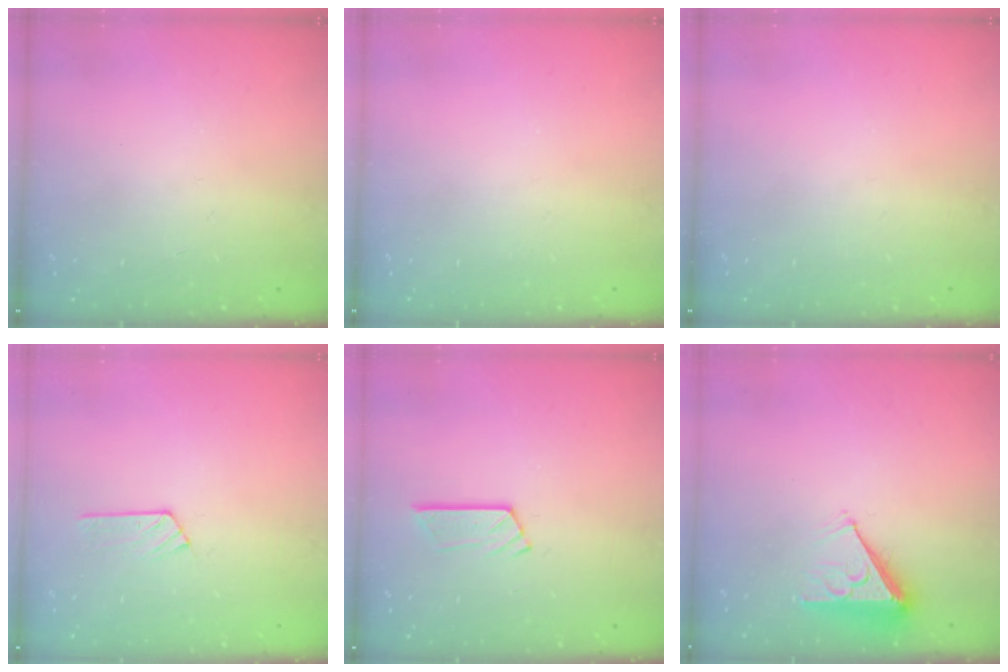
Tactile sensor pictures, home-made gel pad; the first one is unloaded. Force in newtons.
{"total": 0.0}
{"total": 0.0}
{"total": 3.9, "press": 3.9, "slide": 0.5}
{"total": 5.2, "press": 5.2, "slide": 0.3}
{"total": 6.0, "press": 6.0, "slide": 0.9}